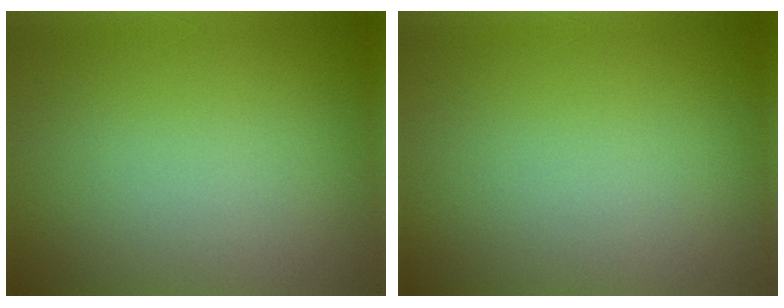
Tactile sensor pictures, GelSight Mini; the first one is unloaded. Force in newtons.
{"total": 0.0}